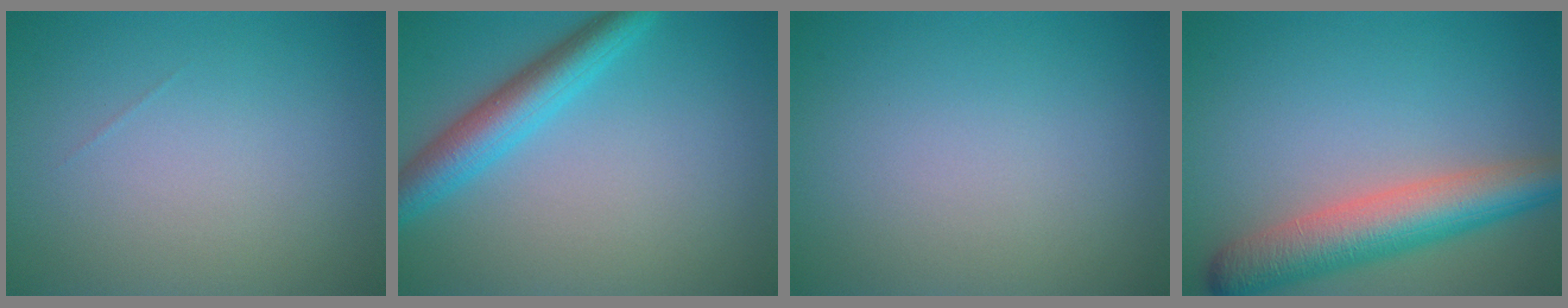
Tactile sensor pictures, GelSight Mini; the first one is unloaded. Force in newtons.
{"total": 4.5, "press": 4.5, "slide": 0.2}
{"total": 0.0}
{"total": 6.7, "press": 6.7, "slide": 0.3}